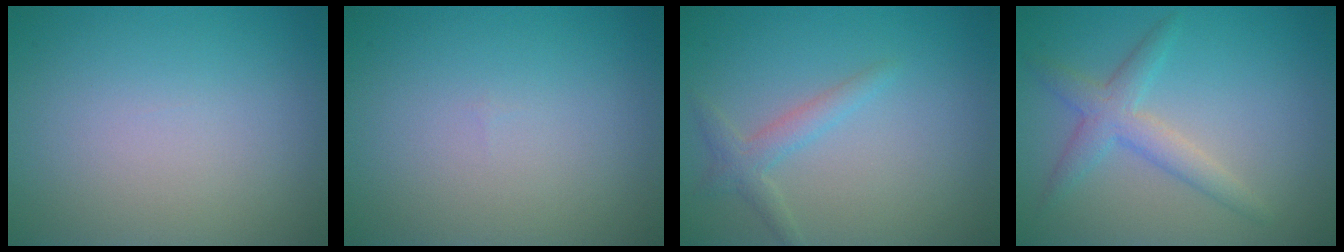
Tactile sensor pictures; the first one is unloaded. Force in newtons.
{"total": 0.0}
{"total": 1.9, "press": 1.9, "slide": 0.1}
{"total": 3.0, "press": 3.0, "slide": 0.1}